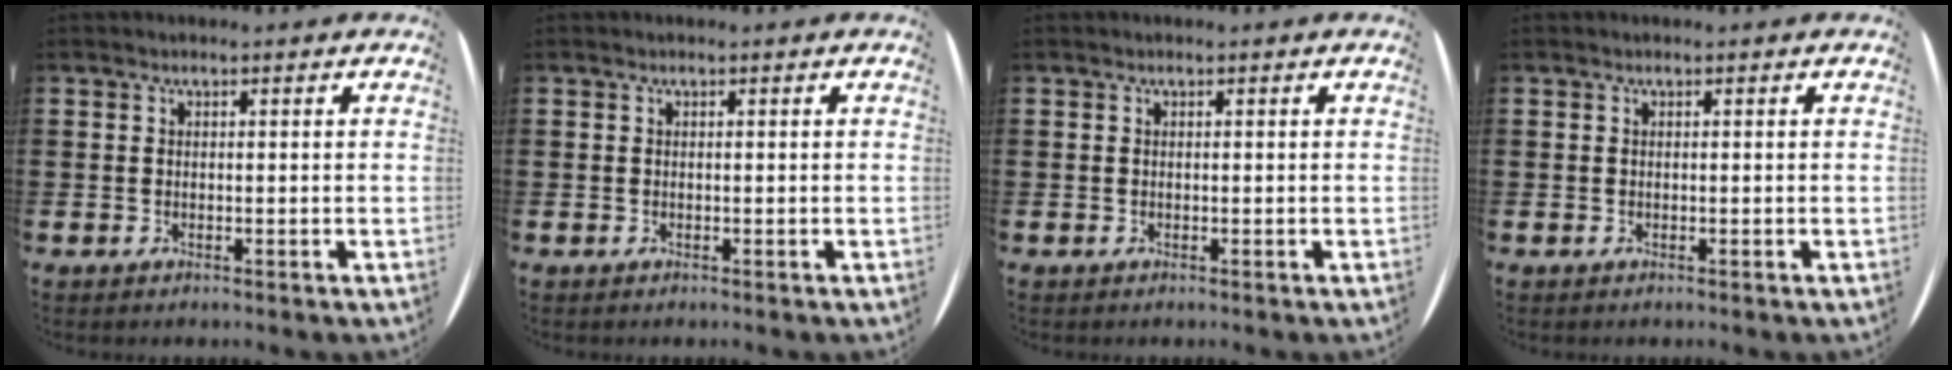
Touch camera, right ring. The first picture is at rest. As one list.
[{"total": 0.0}, {"total": 0.0}, {"total": 0.0}]